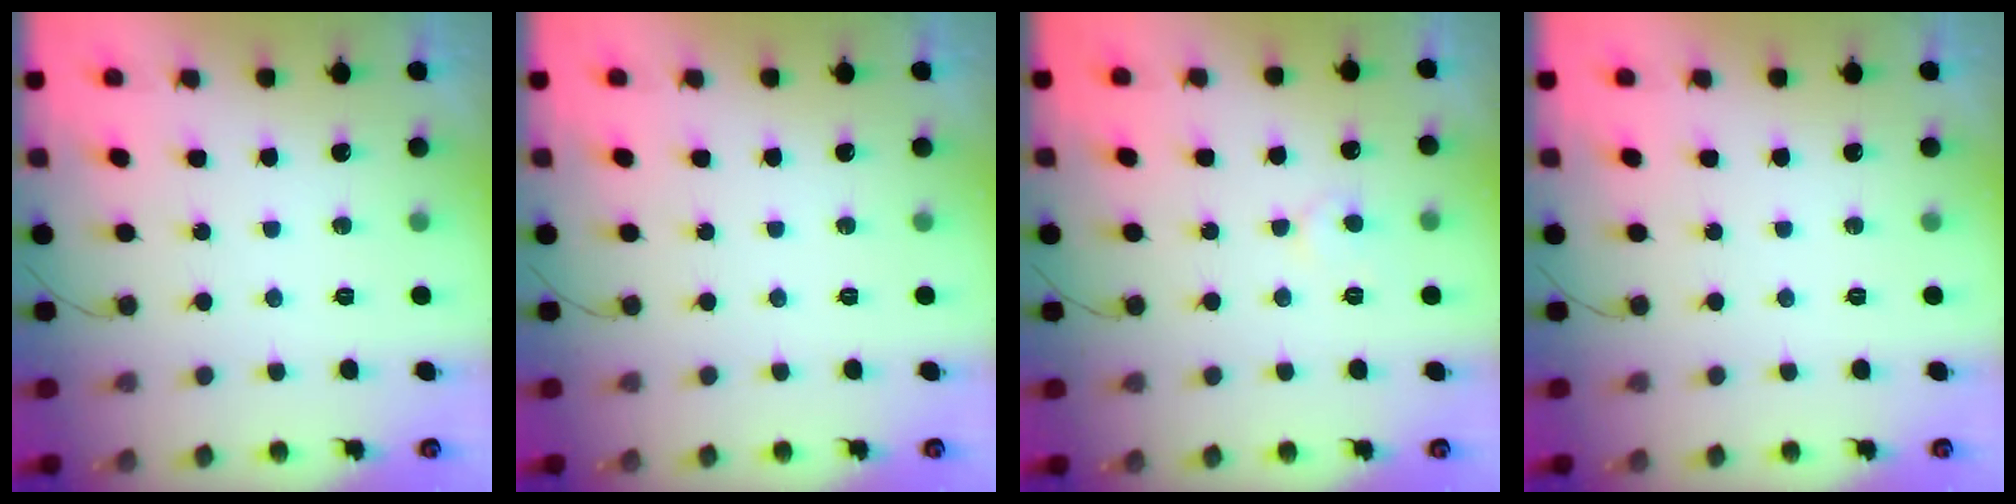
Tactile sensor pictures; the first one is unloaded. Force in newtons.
{"total": 0.0}
{"total": 4.1, "press": 4.1, "slide": 0.3}
{"total": 0.0}